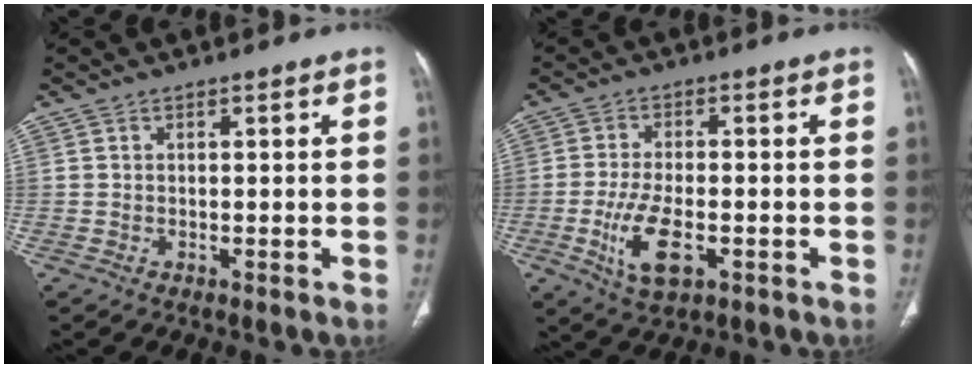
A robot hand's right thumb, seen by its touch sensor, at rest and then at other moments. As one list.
[{"total": 8.9, "force": [-2.8, 4.1, 7.4], "torque": [-0.150, 0.002, -0.045]}]